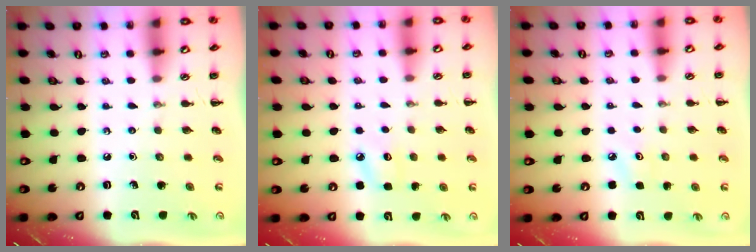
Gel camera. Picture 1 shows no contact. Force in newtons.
{"total": 6.8, "press": 6.5, "slide": 2.0}
{"total": 3.6, "press": 3.5, "slide": 1.0}